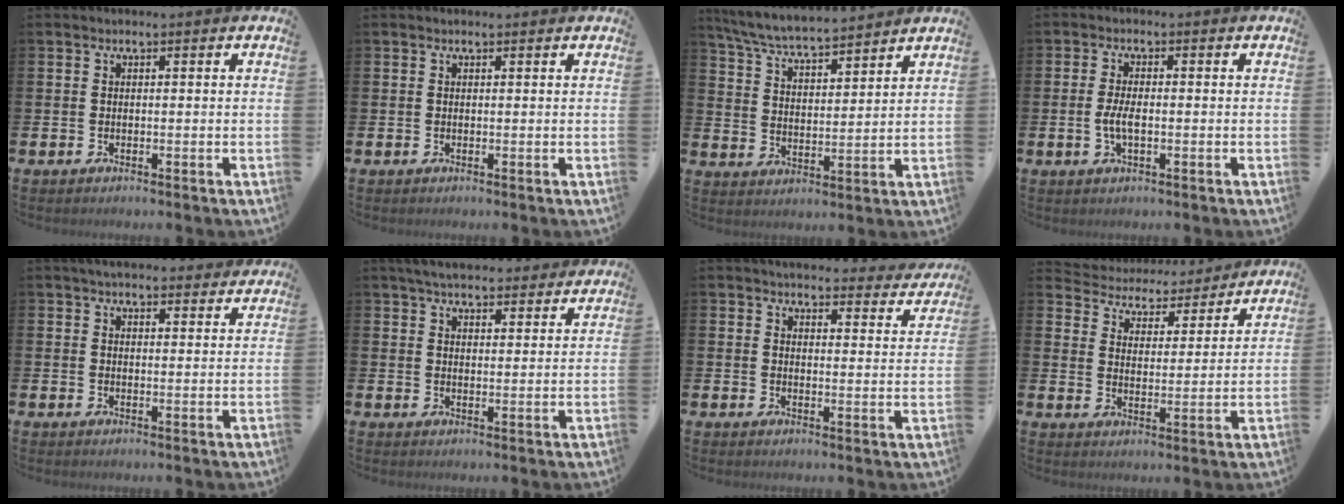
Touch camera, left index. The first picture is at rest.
{"total": 0.0}
{"total": 6.3, "force": [6.1, 0.2, 1.4], "torque": [-0.051, -0.043, 0.106]}
{"total": 3.0, "force": [-0.5, 1.1, 2.7], "torque": [-0.049, -0.003, -0.013]}
{"total": 3.7, "force": [3.5, 0.8, 0.8], "torque": [-0.008, -0.016, 0.061]}
{"total": 4.3, "force": [4.0, 1.0, 1.1], "torque": [-0.023, -0.014, 0.073]}
{"total": 4.1, "force": [4.0, 0.7, 0.3], "torque": [-0.005, -0.032, 0.067]}
{"total": 4.9, "force": [4.6, 1.7, -0.1], "torque": [-0.019, -0.043, 0.073]}